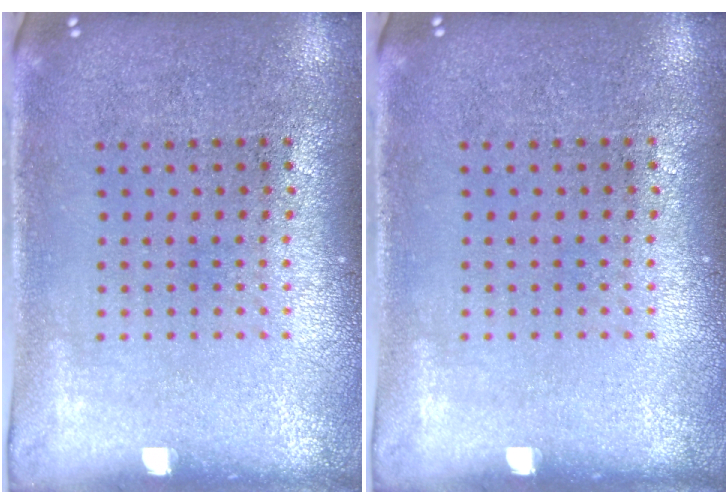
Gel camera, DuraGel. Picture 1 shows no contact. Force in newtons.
{"total": 0.0}